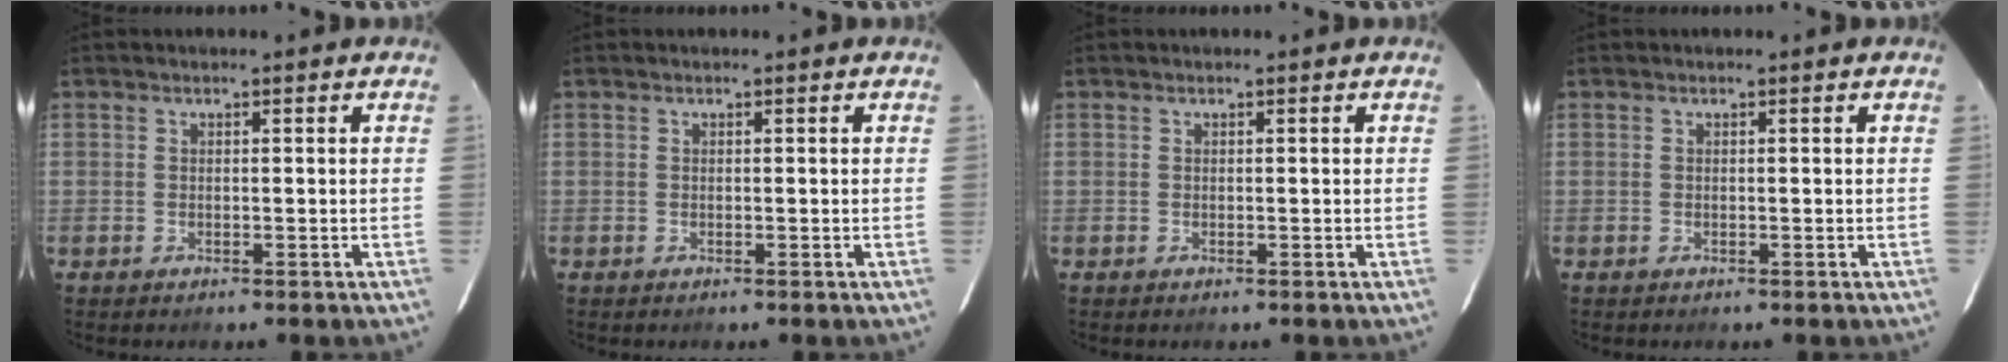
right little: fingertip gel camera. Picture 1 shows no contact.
{"total": 0.0}
{"total": 0.0}
{"total": 0.0}